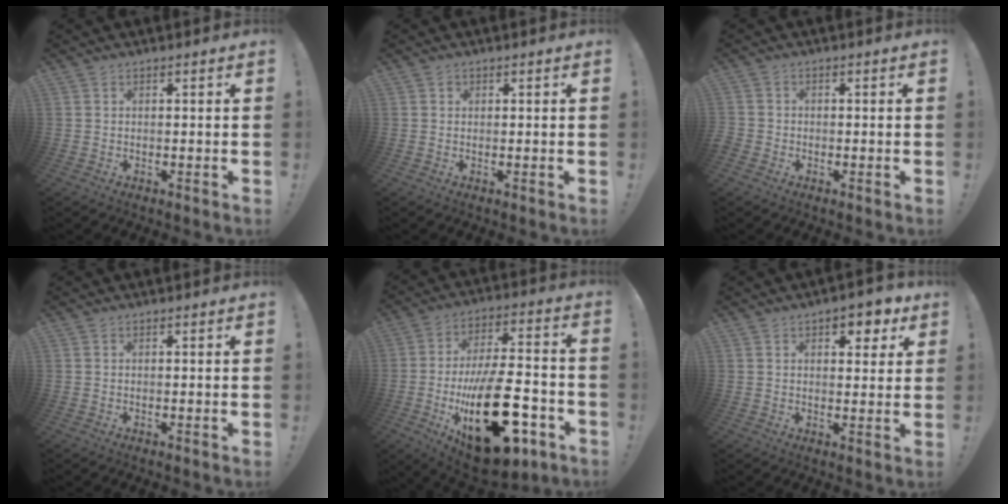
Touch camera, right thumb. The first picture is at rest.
{"total": 0.9, "force": [0.4, 0.8, 0.1], "torque": [0.006, -0.001, 0.006]}
{"total": 2.0, "force": [-1.3, 1.4, 0.7], "torque": [-0.009, 0.007, -0.024]}
{"total": 0.8, "force": [0.3, -0.3, 0.7], "torque": [-0.005, -0.004, 0.001]}
{"total": 29.9, "force": [-9.3, 14.2, 24.6], "torque": [-0.418, 0.066, -0.133]}
{"total": 6.1, "force": [3.3, 3.4, 3.8], "torque": [-0.027, -0.017, 0.050]}